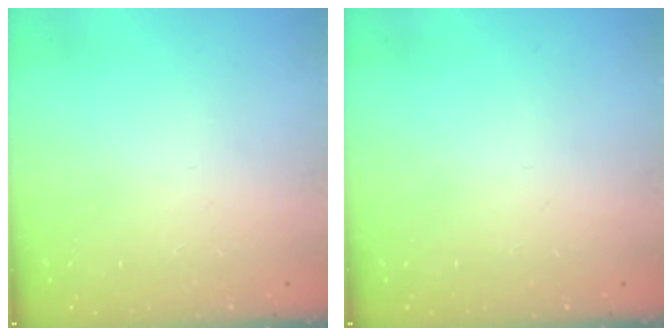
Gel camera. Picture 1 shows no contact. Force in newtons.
{"total": 0.0}